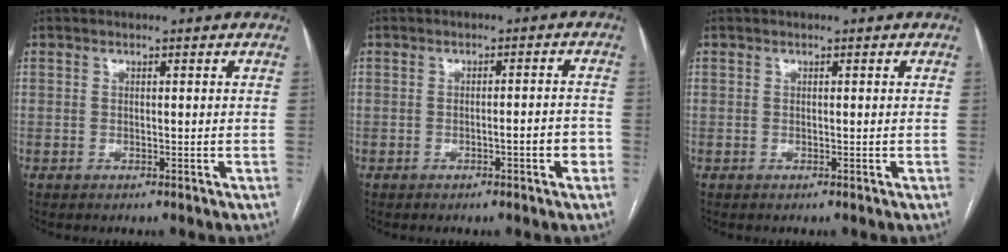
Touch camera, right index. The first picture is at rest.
{"total": 3.3, "force": [-1.4, 0.5, 3.0], "torque": [-0.039, 0.004, -0.021]}
{"total": 0.0}